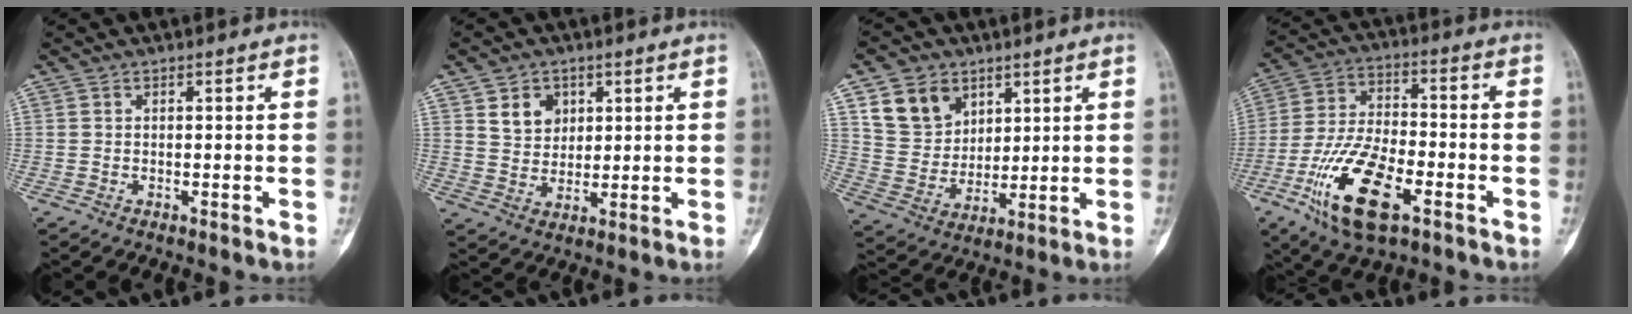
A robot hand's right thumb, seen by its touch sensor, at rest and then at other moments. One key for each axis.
{"total": 6.0, "fx": 2.6, "fy": 4.7, "fz": 2.5, "tx": -0.020, "ty": -0.015, "tz": 0.051}
{"total": 10.9, "fx": 5.7, "fy": 8.3, "fz": 4.2, "tx": -0.054, "ty": -0.026, "tz": 0.117}
{"total": 16.8, "fx": -7.3, "fy": 7.3, "fz": 13.2, "tx": -0.257, "ty": 0.022, "tz": -0.131}